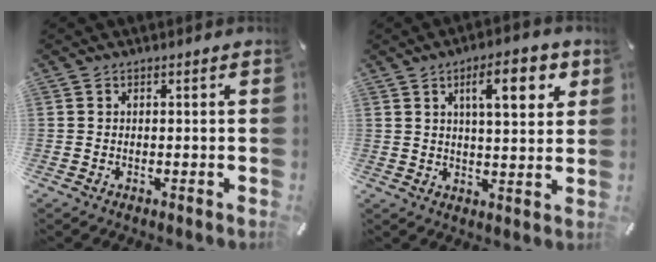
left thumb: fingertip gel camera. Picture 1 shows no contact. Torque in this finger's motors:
{"motor_torque": [0.43, 0.33, 0.41, 0.14, 0.10]}